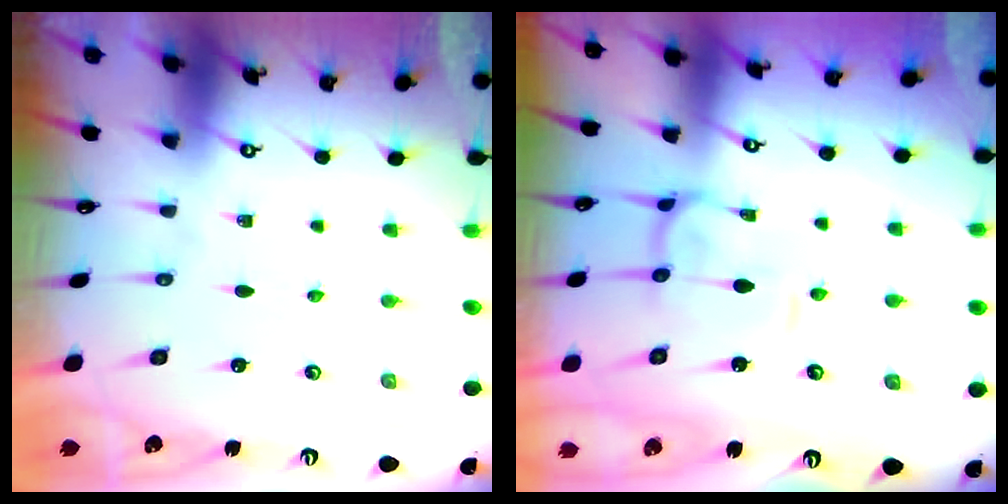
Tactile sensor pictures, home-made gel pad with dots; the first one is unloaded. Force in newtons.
{"total": 1.8, "press": 1.6, "slide": 0.7}